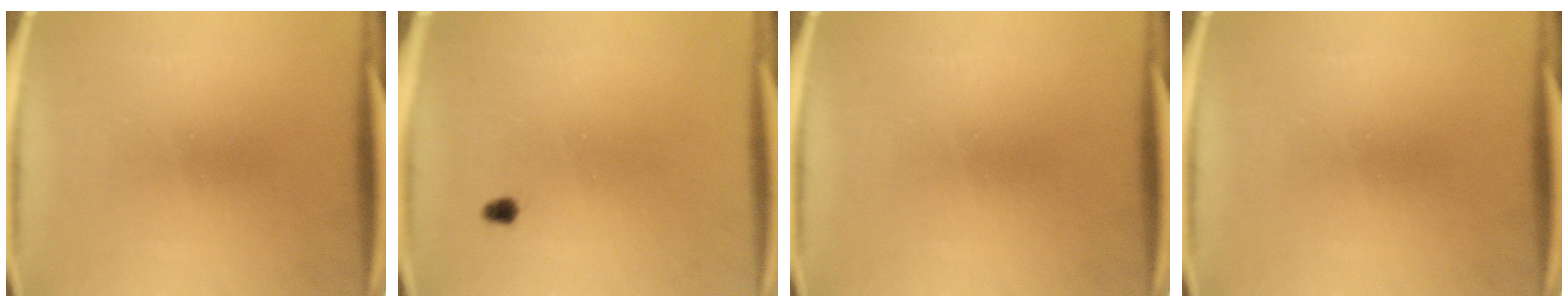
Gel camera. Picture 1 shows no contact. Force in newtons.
{"total": 1.5}
{"total": 0.0}
{"total": 0.0}